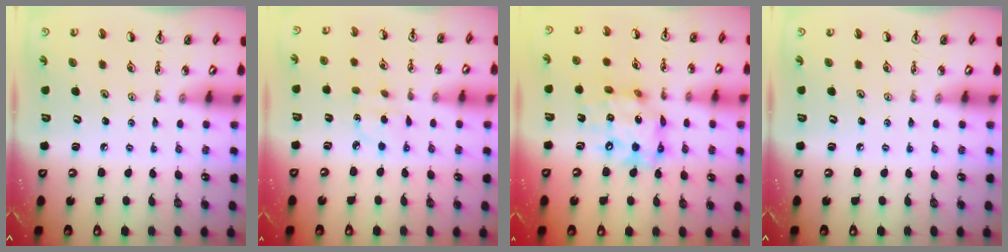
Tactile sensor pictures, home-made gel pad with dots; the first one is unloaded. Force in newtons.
{"total": 2.8, "press": 2.6, "slide": 0.8}
{"total": 12.2, "press": 12.1, "slide": 1.1}
{"total": 0.0}